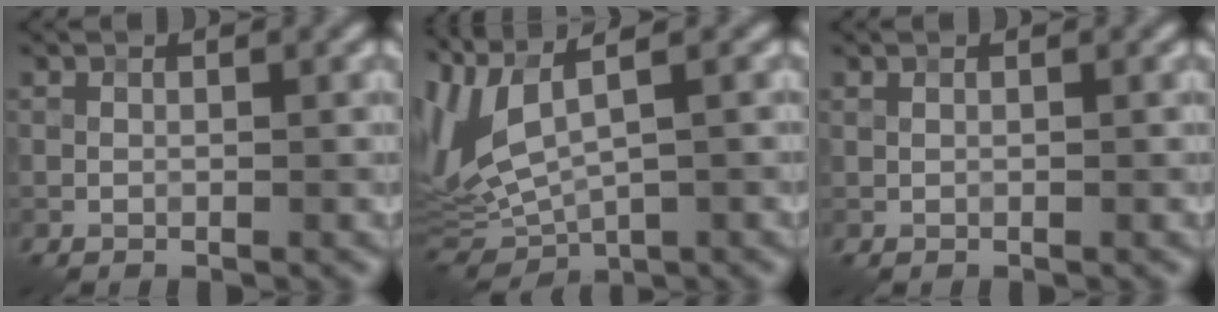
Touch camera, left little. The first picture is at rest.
{"total": 8.0, "force": [2.1, 2.7, 7.3], "torque": [-0.166, 0.005, 0.046]}
{"total": 0.0}